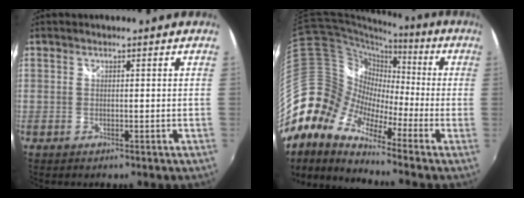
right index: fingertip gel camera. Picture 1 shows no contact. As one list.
[{"total": 15.1, "force": [-7.7, 10.2, 8.0], "torque": [-0.150, 0.013, -0.185]}]